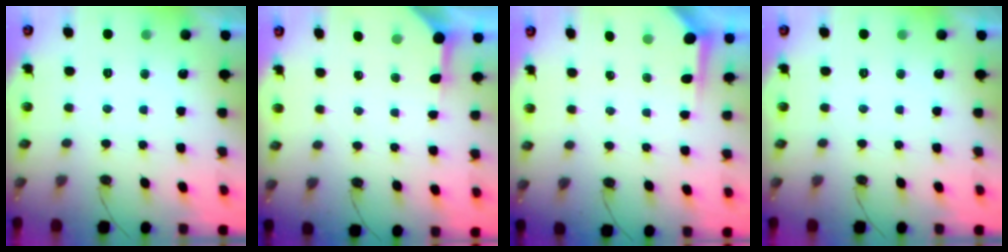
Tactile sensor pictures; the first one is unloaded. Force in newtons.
{"total": 4.1, "press": 4.1, "slide": 0.3}
{"total": 3.8, "press": 3.8, "slide": 0.3}
{"total": 0.0}